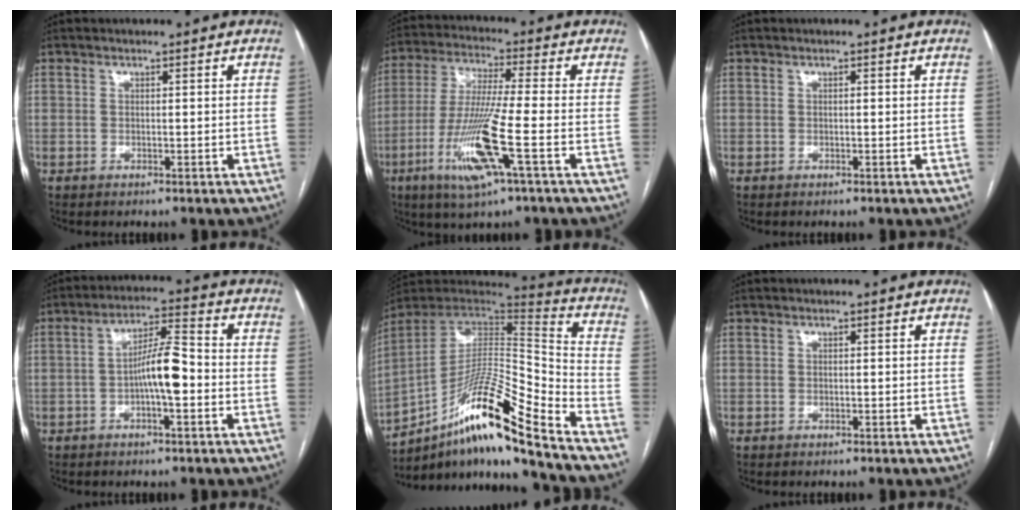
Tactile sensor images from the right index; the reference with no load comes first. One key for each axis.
{"total": 13.3, "fx": -4.8, "fy": 0.0, "fz": 12.4, "tx": -0.256, "ty": -0.020, "tz": -0.093}
{"total": 0.0}
{"total": 7.4, "fx": -1.4, "fy": 1.3, "fz": 7.1, "tx": -0.129, "ty": 0.017, "tz": -0.028}
{"total": 20.2, "fx": -14.1, "fy": 0.5, "fz": 14.6, "tx": -0.260, "ty": 0.004, "tz": -0.252}
{"total": 0.0}